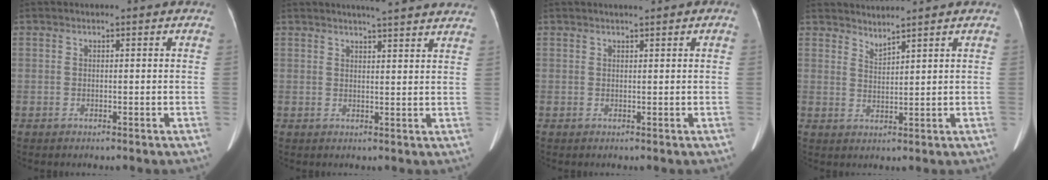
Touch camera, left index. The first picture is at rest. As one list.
[{"total": 11.7, "force": [10.5, 0.8, 5.1], "torque": [-0.058, 0.010, 0.113]}, {"total": 1.1, "force": [0.8, 0.2, 0.8], "torque": [-0.014, 0.008, 0.013]}, {"total": 2.7, "force": [2.7, -0.2, 0.4], "torque": [-0.003, 0.003, 0.048]}]